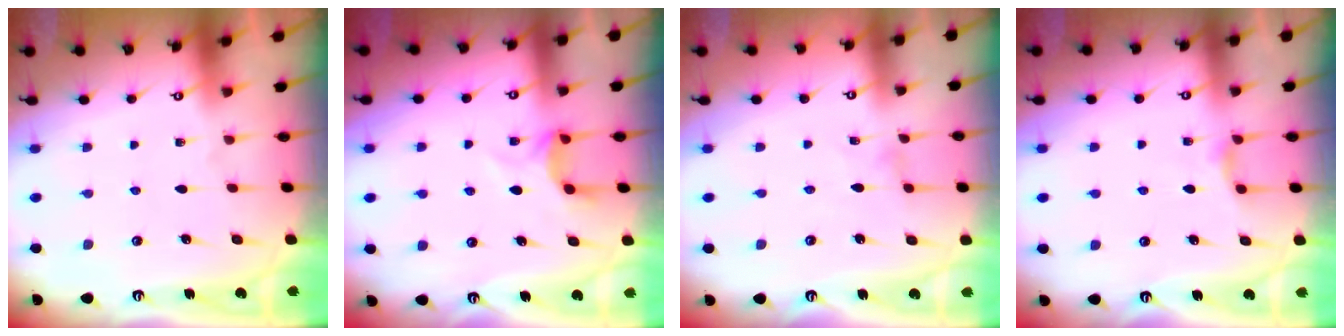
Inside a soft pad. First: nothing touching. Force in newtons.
{"total": 4.3, "press": 4.3, "slide": 0.8}
{"total": 0.0}
{"total": 2.6, "press": 2.5, "slide": 0.4}